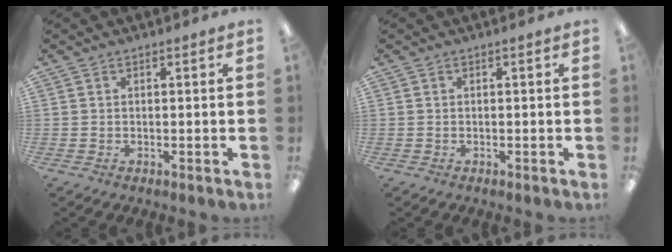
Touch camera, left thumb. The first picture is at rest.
{"total": 0.0}